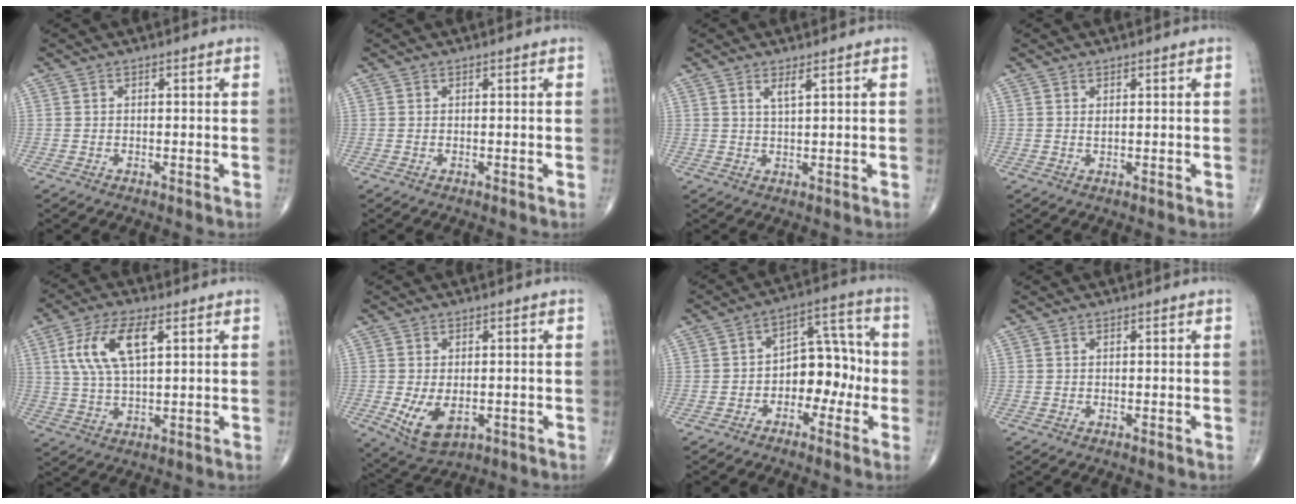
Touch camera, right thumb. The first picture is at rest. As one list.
[{"total": 0.0}, {"total": 2.1, "force": [1.2, 0.3, 1.6], "torque": [-0.035, -0.010, 0.025]}, {"total": 0.7, "force": [0.4, 0.2, 0.5], "torque": [-0.010, -0.001, 0.007]}, {"total": 11.1, "force": [3.6, 4.7, 9.4], "torque": [-0.192, 0.001, 0.072]}, {"total": 7.5, "force": [-1.5, 4.4, 5.9], "torque": [-0.103, -0.014, -0.013]}, {"total": 10.0, "force": [-2.3, 6.6, 7.1], "torque": [-0.062, 0.046, -0.046]}, {"total": 0.0}]